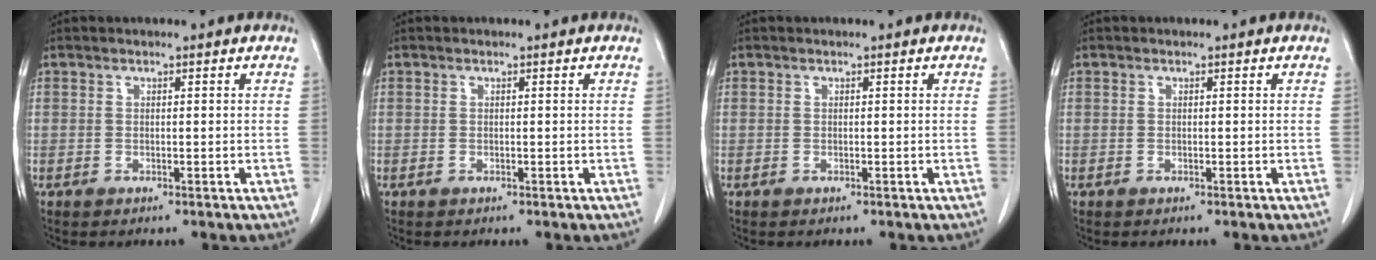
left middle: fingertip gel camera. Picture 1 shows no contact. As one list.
[{"total": 0.0}, {"total": 0.0}, {"total": 0.0}]